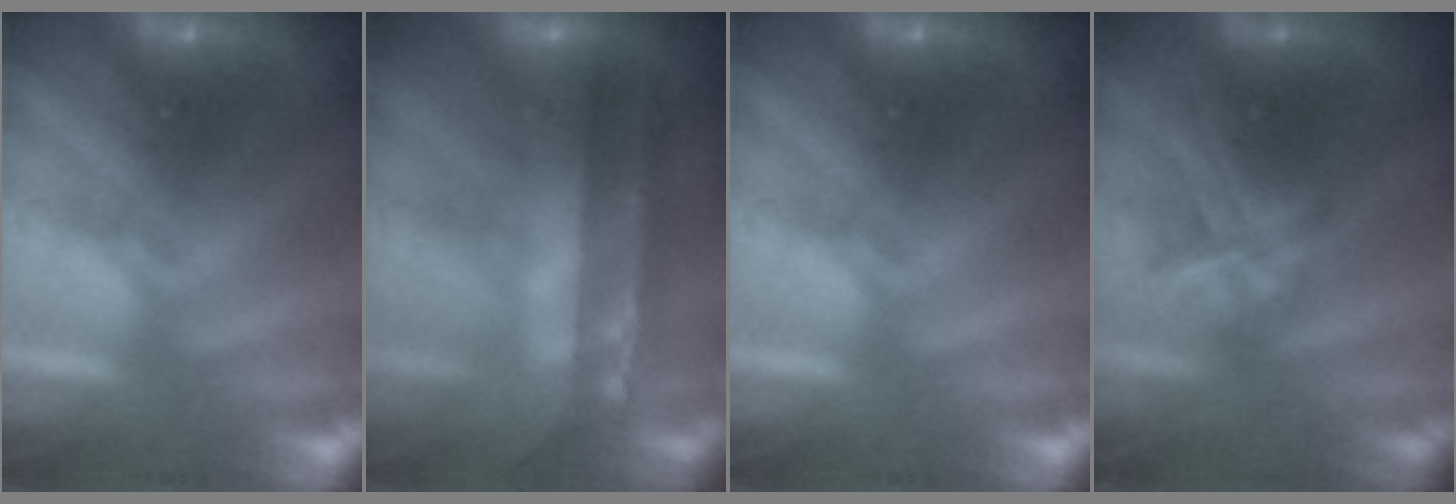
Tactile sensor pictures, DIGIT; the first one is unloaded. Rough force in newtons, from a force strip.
{"total": 8.4}
{"total": 0.0}
{"total": 3.0}